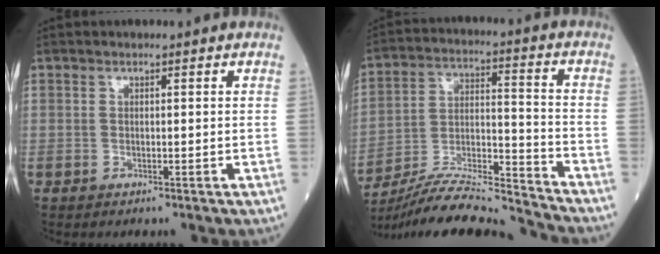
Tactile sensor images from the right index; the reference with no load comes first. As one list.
[{"total": 16.2, "force": [-15.6, -0.6, 4.2], "torque": [-0.078, 0.017, -0.273]}]